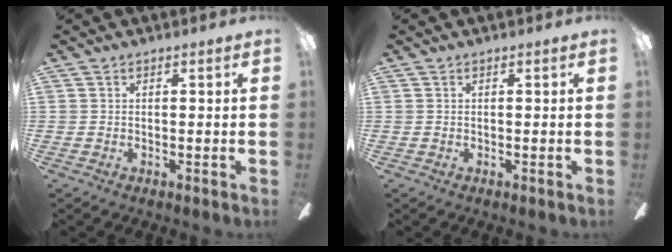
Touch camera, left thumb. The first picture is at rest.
{"total": 0.0}